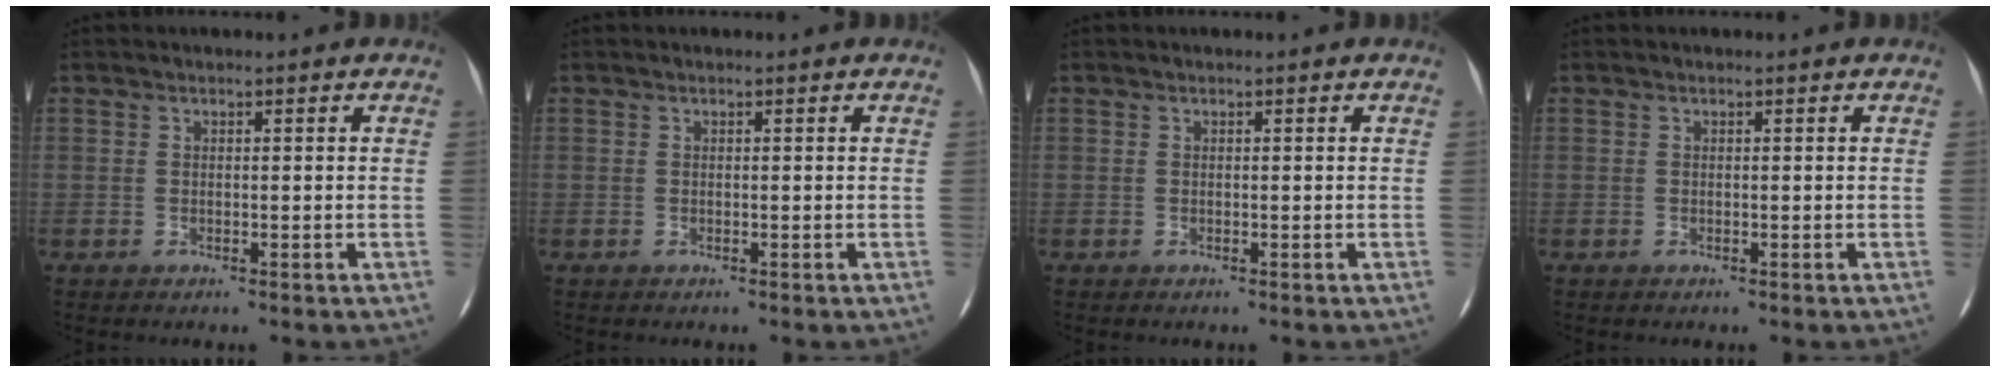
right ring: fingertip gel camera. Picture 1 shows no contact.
{"total": 0.0}
{"total": 0.0}
{"total": 0.0}